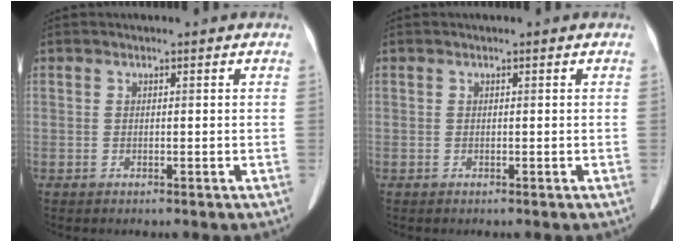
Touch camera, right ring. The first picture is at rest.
{"total": 0.0}